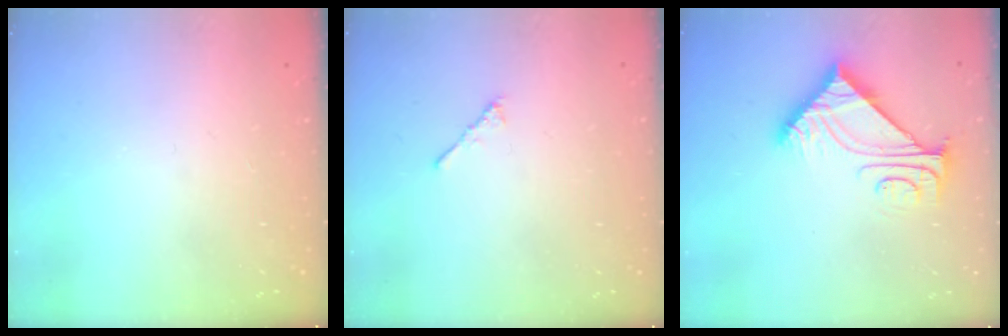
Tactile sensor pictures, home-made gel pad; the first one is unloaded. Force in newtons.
{"total": 2.3, "press": 2.2, "slide": 0.6}
{"total": 8.8, "press": 8.7, "slide": 0.9}